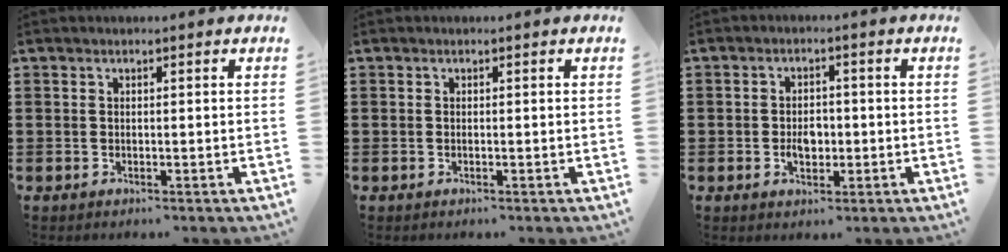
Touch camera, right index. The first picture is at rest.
{"total": 0.0}
{"total": 3.4, "force": [-0.6, 2.3, 2.4], "torque": [-0.040, 0.003, -0.014]}